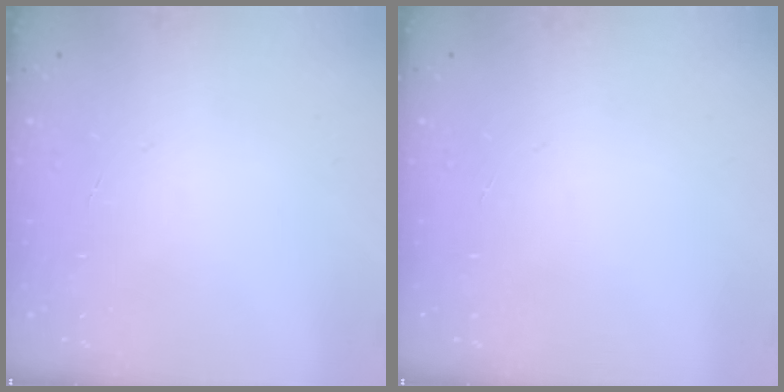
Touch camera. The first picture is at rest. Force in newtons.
{"total": 0.0}